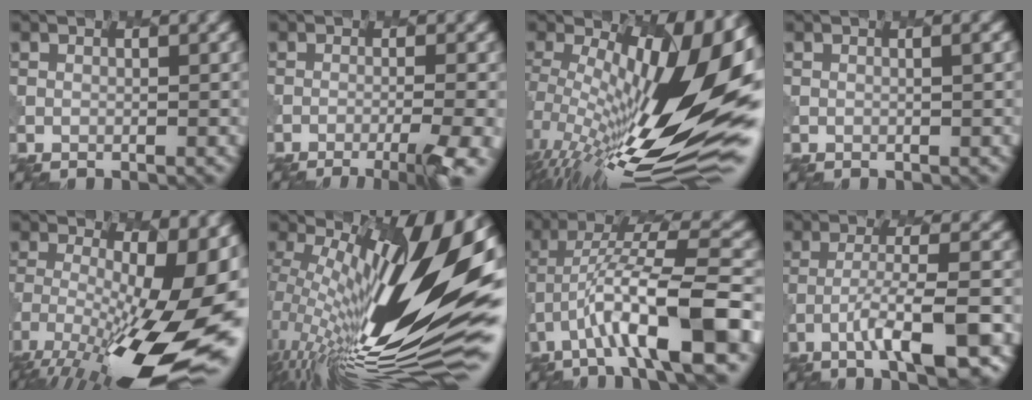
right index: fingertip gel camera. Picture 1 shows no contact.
{"total": 5.6, "force": [-3.4, 1.1, 4.3], "torque": [-0.056, -0.007, -0.048]}
{"total": 18.1, "force": [0.9, 6.3, 17.0], "torque": [-0.274, -0.002, 0.009]}
{"total": 1.0, "force": [0.1, 0.4, 0.9], "torque": [-0.005, 0.000, -0.004]}
{"total": 17.8, "force": [-6.5, 5.1, 15.8], "torque": [-0.251, -0.009, -0.101]}
{"total": 18.8, "force": [2.5, 5.7, 17.7], "torque": [-0.285, -0.007, 0.048]}
{"total": 10.6, "force": [-3.8, 2.6, 9.5], "torque": [-0.170, 0.022, -0.061]}
{"total": 7.1, "force": [-3.2, 1.4, 6.2], "torque": [-0.099, 0.008, -0.051]}